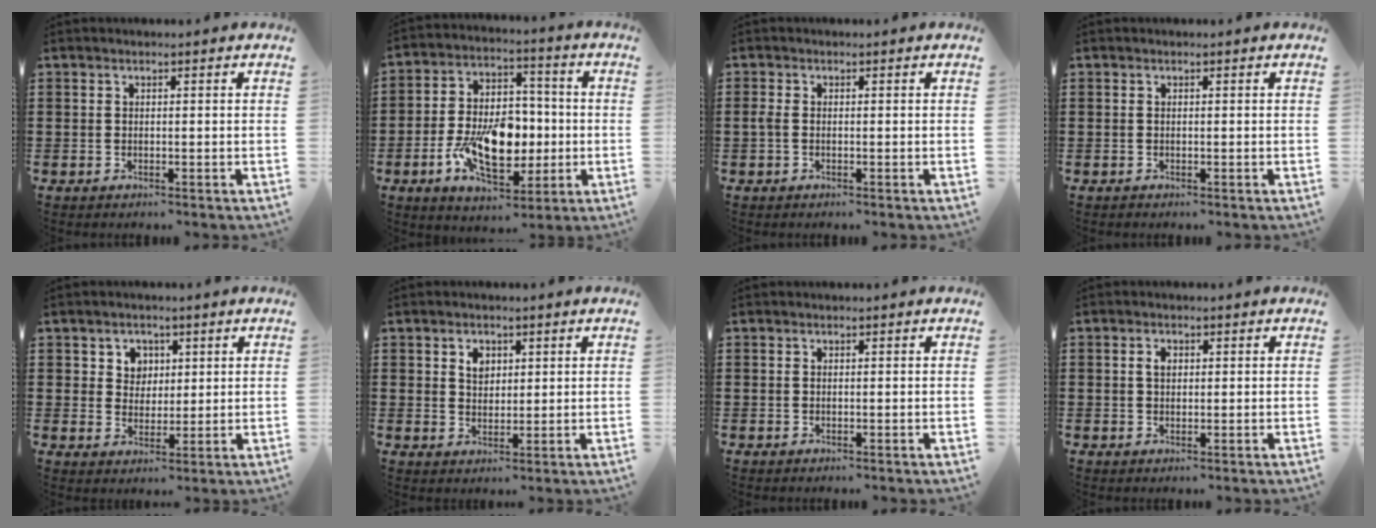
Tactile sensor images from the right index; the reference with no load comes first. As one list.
[{"total": 11.6, "force": [-2.6, 7.2, 8.8], "torque": [-0.168, 0.004, -0.045]}, {"total": 1.1, "force": [-0.4, 0.5, 1.0], "torque": [-0.027, -0.003, -0.010]}, {"total": 0.0}, {"total": 3.7, "force": [1.6, 3.2, 0.5], "torque": [-0.020, 0.010, 0.026]}, {"total": 2.7, "force": [1.3, 1.9, 1.4], "torque": [-0.026, 0.004, 0.022]}, {"total": 0.0}, {"total": 1.8, "force": [0.4, 1.1, 1.3], "torque": [-0.028, 0.008, 0.006]}]